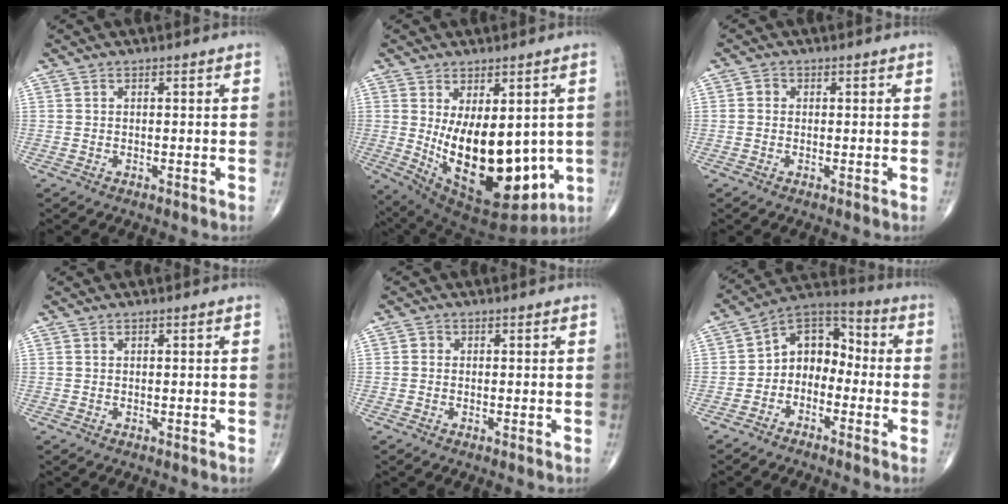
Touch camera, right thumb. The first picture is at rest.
{"total": 19.9, "force": [-1.0, 10.3, 17.0], "torque": [-0.254, -0.031, 0.020]}
{"total": 1.3, "force": [0.0, 1.2, 0.6], "torque": [-0.003, 0.003, -0.004]}
{"total": 0.0}
{"total": 1.0, "force": [0.0, 0.9, 0.4], "torque": [-0.001, 0.003, -0.004]}
{"total": 9.6, "force": [-2.3, 7.3, 5.8], "torque": [-0.056, 0.056, -0.062]}